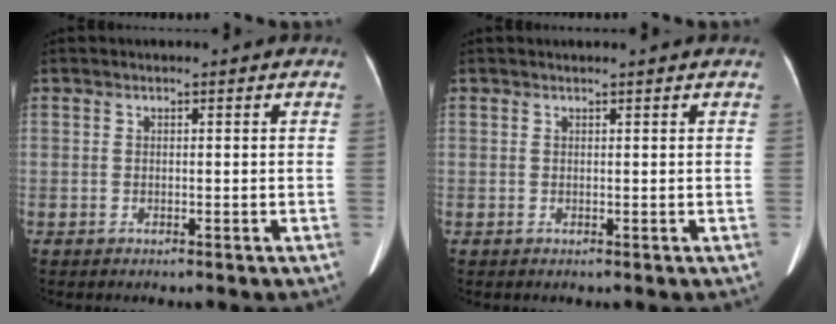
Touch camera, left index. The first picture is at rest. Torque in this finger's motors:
{"motor_torque": [0.04, 0.07, -0.02, -0.02]}